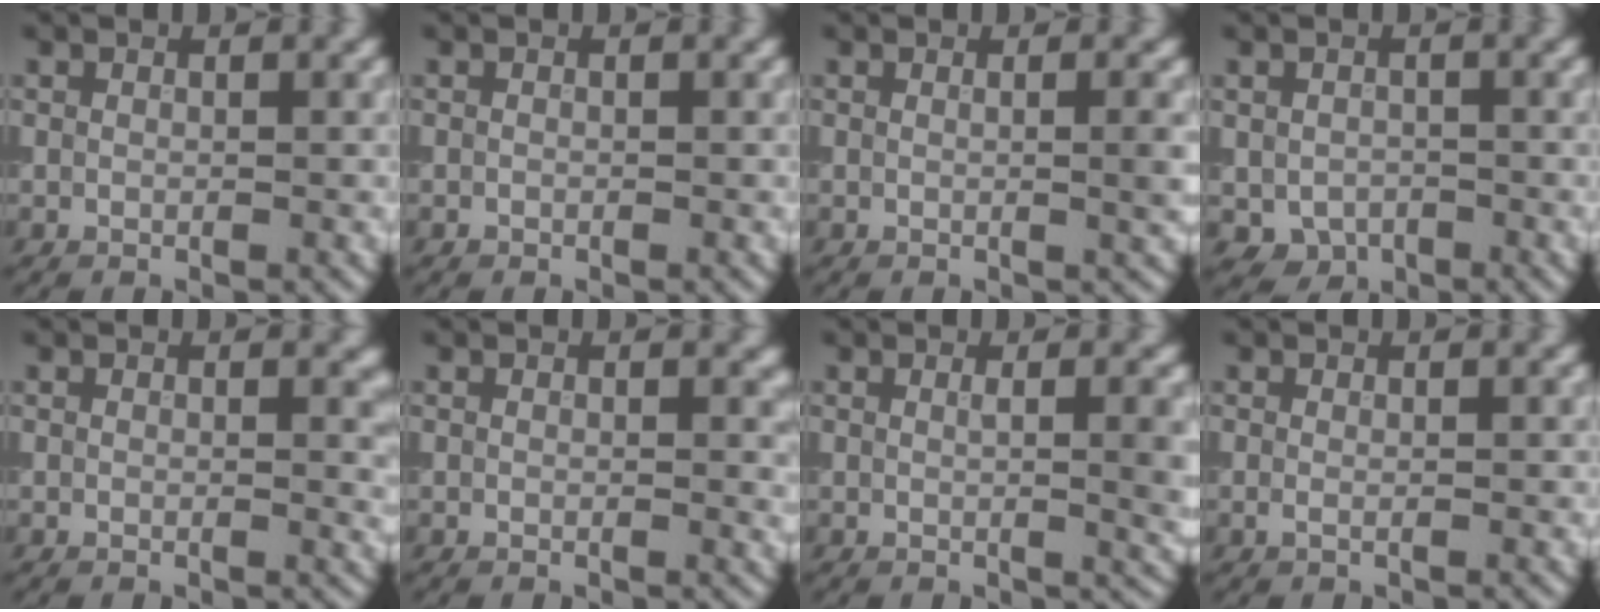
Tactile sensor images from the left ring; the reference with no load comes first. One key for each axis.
{"total": 0.0}
{"total": 2.2, "fx": 0.1, "fy": 0.6, "fz": 2.1, "tx": -0.022, "ty": 0.002, "tz": -0.004}
{"total": 2.6, "fx": -1.0, "fy": 2.1, "fz": 1.1, "tx": -0.020, "ty": -0.009, "tz": -0.017}
{"total": 1.4, "fx": 0.3, "fy": 0.5, "fz": 1.3, "tx": -0.011, "ty": -0.004, "tz": 0.004}
{"total": 0.9, "fx": 0.2, "fy": 0.3, "fz": 0.8, "tx": -0.007, "ty": -0.004, "tz": 0.003}
{"total": 3.7, "fx": 0.3, "fy": 1.1, "fz": 3.5, "tx": -0.038, "ty": 0.000, "tz": 0.005}
{"total": 0.6, "fx": -0.1, "fy": 0.1, "fz": 0.5, "tx": -0.012, "ty": -0.002, "tz": -0.001}